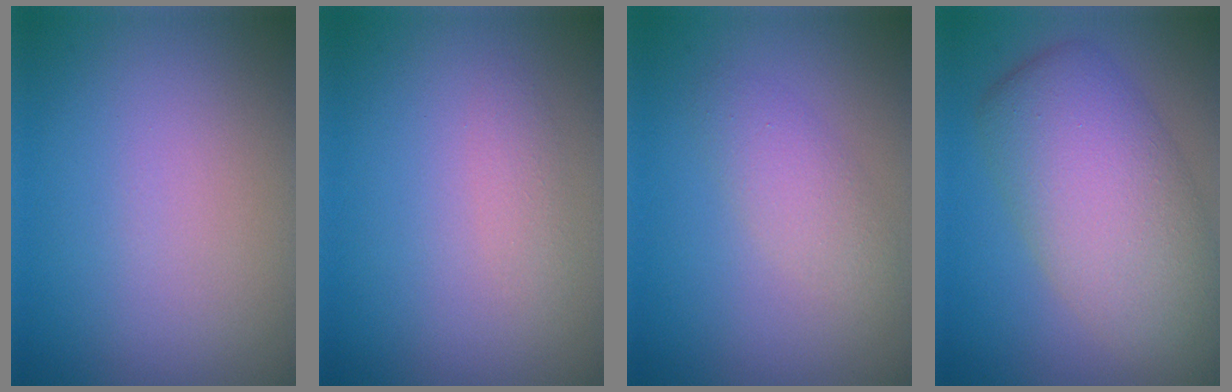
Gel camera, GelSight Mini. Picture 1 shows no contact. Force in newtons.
{"total": 1.1, "press": 1.1, "slide": 0.0}
{"total": 2.3, "press": 2.3, "slide": 0.2}
{"total": 8.7, "press": 8.7, "slide": 0.5}